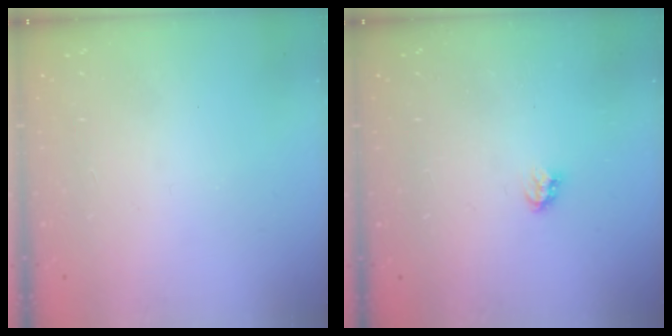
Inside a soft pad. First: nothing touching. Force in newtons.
{"total": 2.8, "press": 2.8, "slide": 0.5}